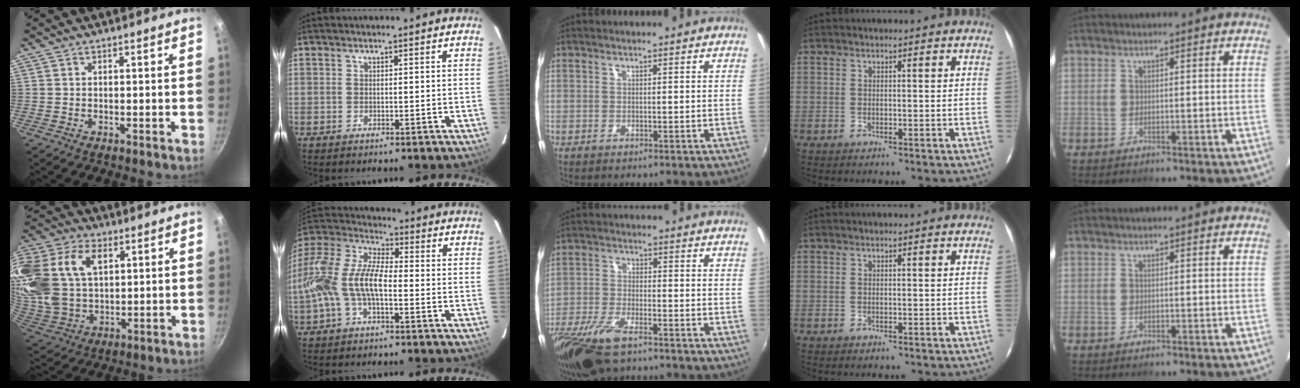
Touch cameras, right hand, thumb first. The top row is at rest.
{"thumb": {"total": 26.7, "force": [8.9, 18.0, 17.6], "torque": [-0.397, 0.023, 0.173]}, "index": {"total": 15.5, "force": [-3.5, 7.0, 13.4], "torque": [-0.280, 0.010, -0.075]}, "middle": {"total": 14.6, "force": [-10.0, 5.2, 9.2], "torque": [-0.215, -0.046, -0.193]}}